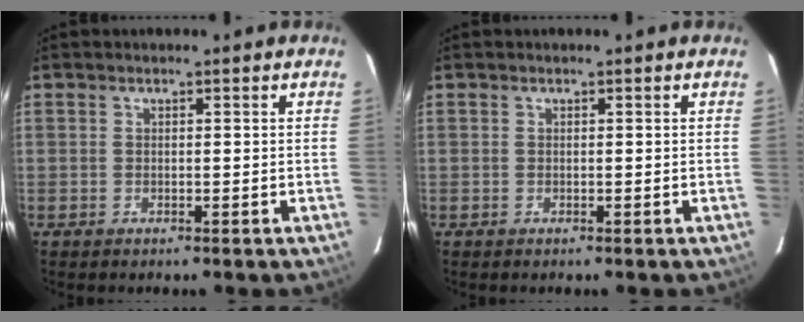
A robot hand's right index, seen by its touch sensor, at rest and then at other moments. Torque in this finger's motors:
{"motor_torque": [0.00, 0.00, 0.00, 0.00]}